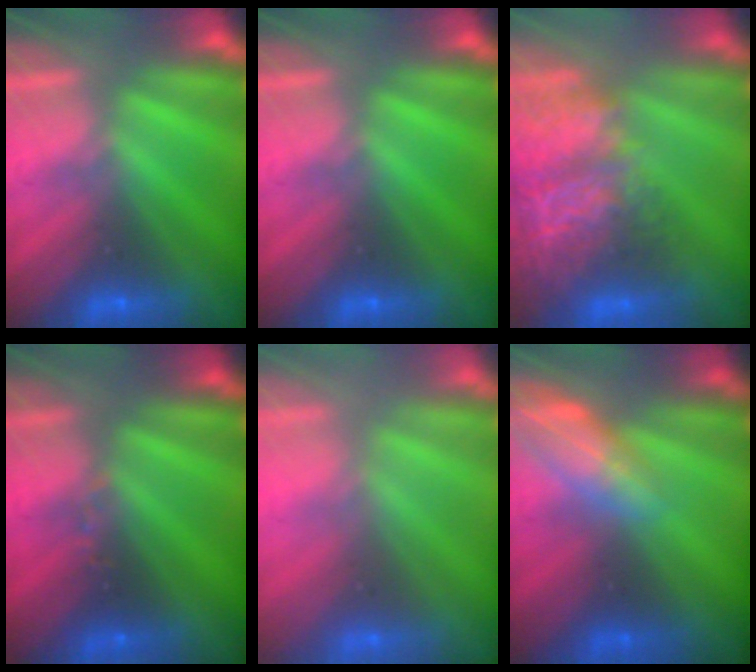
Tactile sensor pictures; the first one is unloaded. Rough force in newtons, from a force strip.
{"total": 0.0}
{"total": 8.6}
{"total": 2.4}
{"total": 2.4}
{"total": 2.6}